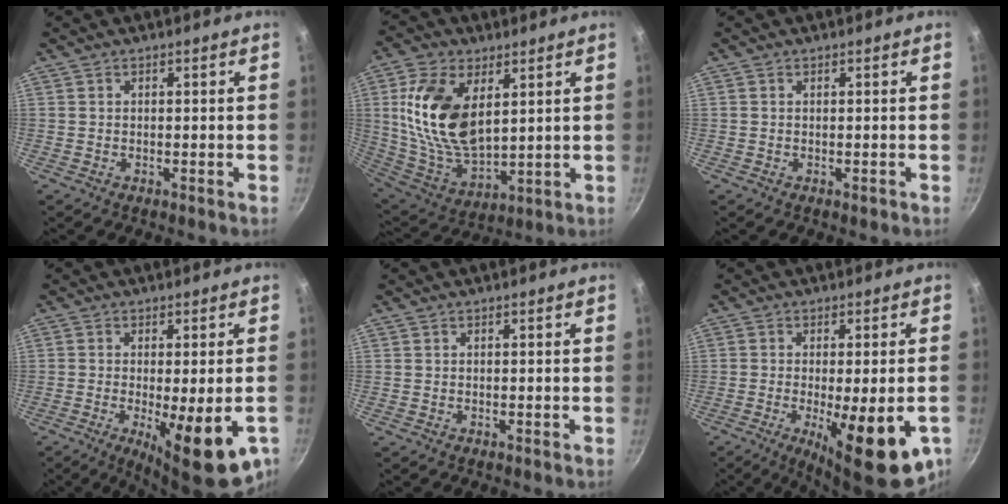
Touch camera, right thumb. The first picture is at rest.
{"total": 18.4, "force": [5.0, 10.3, 14.4], "torque": [-0.267, -0.027, 0.109]}
{"total": 0.8, "force": [-0.1, 0.5, 0.6], "torque": [-0.007, 0.001, -0.002]}
{"total": 14.0, "force": [-5.1, 3.7, 12.5], "torque": [-0.167, -0.013, -0.063]}
{"total": 0.0}
{"total": 16.4, "force": [-5.9, 4.8, 14.6], "torque": [-0.185, -0.008, -0.073]}